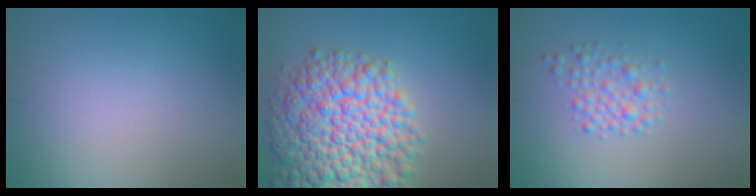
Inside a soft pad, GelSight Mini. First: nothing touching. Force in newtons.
{"total": 12.1, "press": 12.1, "slide": 0.5}
{"total": 2.2, "press": 2.2, "slide": 0.1}